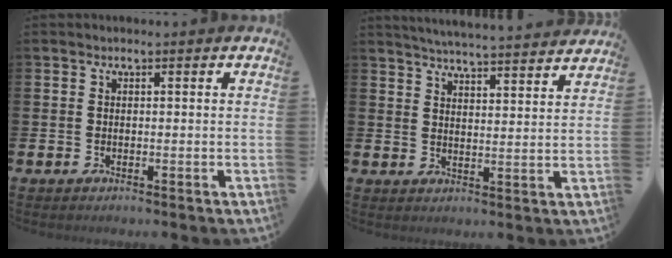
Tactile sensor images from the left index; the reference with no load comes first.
{"total": 5.2, "force": [5.2, -0.4, 0.6], "torque": [-0.025, -0.038, 0.090]}